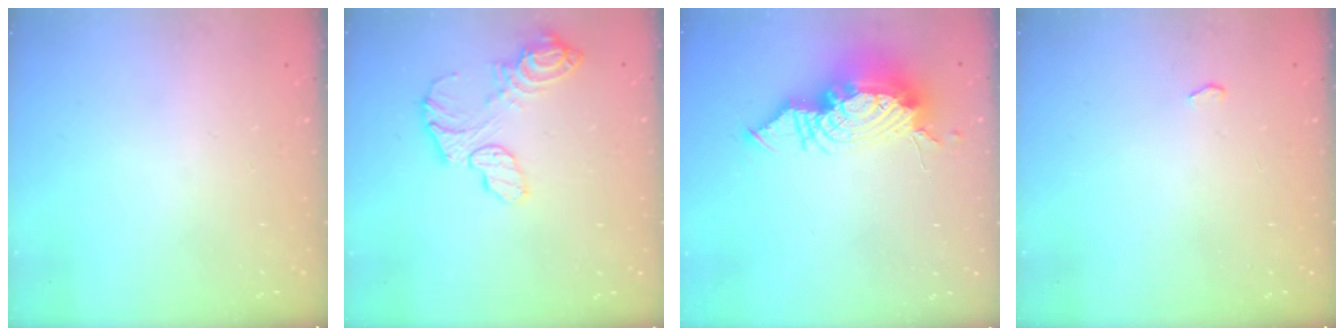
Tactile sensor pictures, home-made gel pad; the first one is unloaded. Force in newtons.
{"total": 11.6, "press": 11.5, "slide": 1.1}
{"total": 18.6, "press": 18.2, "slide": 3.9}
{"total": 2.6, "press": 2.0, "slide": 1.7}